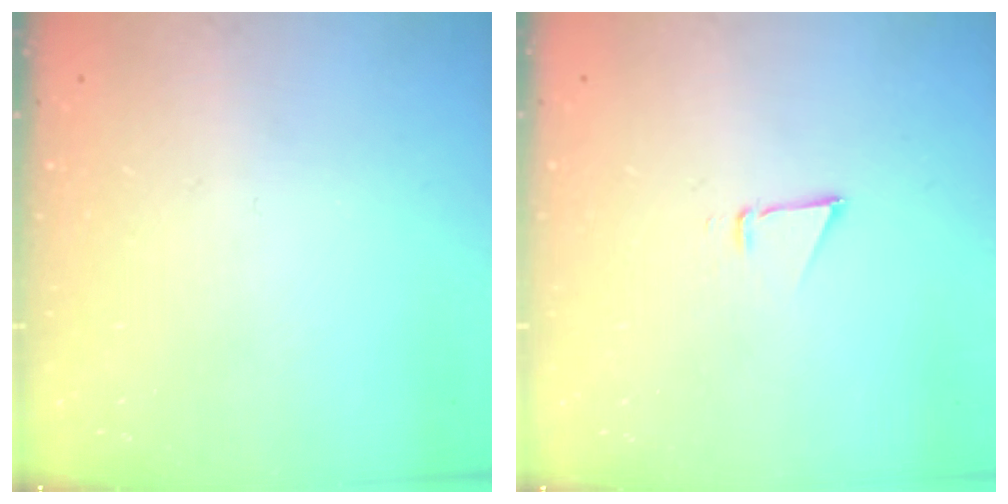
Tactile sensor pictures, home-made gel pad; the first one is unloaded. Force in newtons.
{"total": 2.6, "press": 2.5, "slide": 0.8}